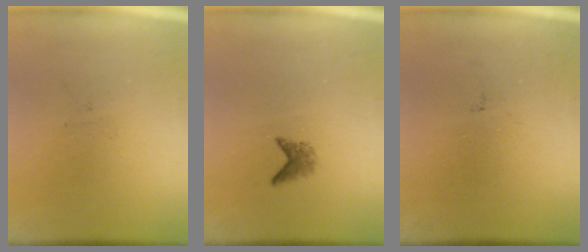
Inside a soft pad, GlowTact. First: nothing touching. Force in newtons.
{"total": 1.4}
{"total": 0.0}